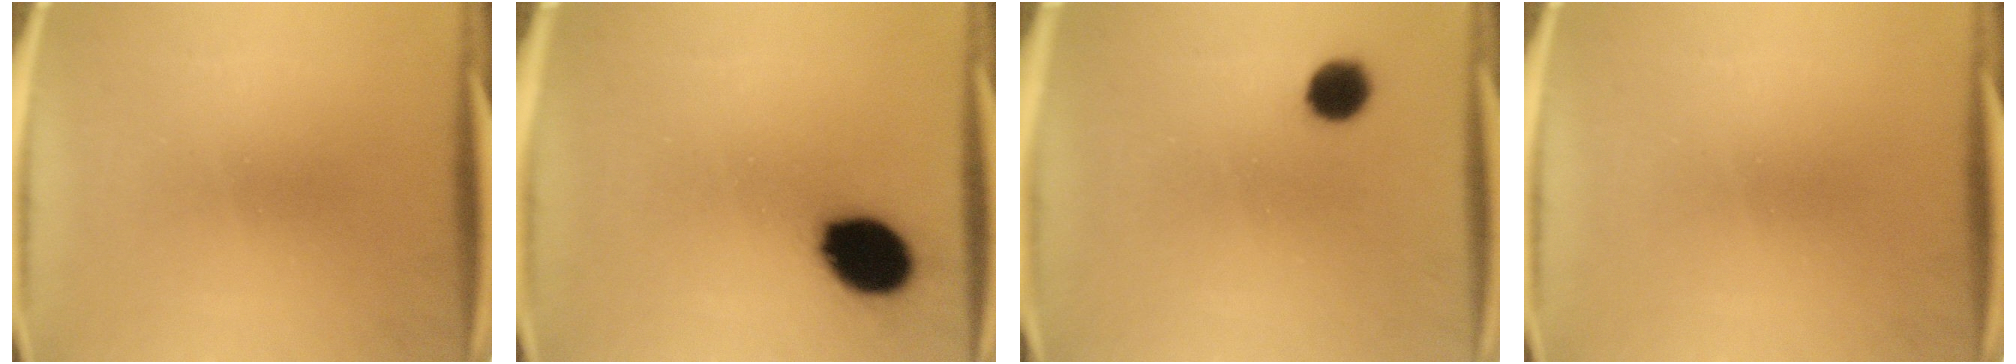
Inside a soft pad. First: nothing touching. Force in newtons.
{"total": 12.9}
{"total": 5.1}
{"total": 0.0}